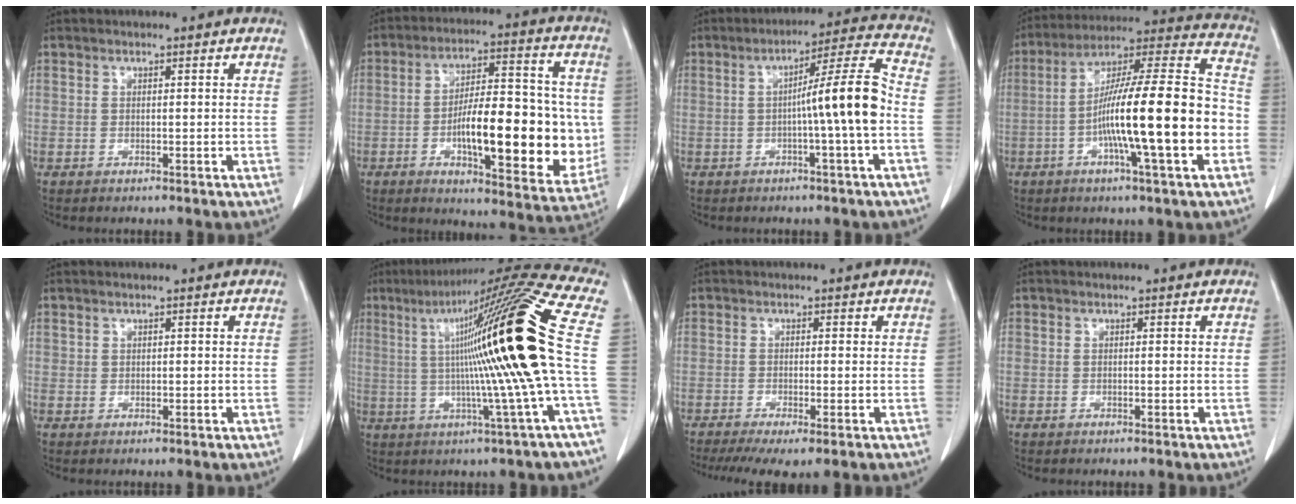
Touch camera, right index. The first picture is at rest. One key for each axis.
{"total": 19.4, "fx": -2.8, "fy": 5.8, "fz": 18.3, "tx": -0.253, "ty": 0.015, "tz": -0.031}
{"total": 10.0, "fx": -1.5, "fy": -1.1, "fz": 9.8, "tx": -0.150, "ty": 0.018, "tz": -0.025}
{"total": 20.5, "fx": -4.7, "fy": 1.1, "fz": 19.9, "tx": -0.307, "ty": 0.012, "tz": -0.077}
{"total": 0.5, "fx": 0.3, "fy": 0.4, "fz": 0.1, "tx": 0.008, "ty": 0.002, "tz": 0.006}
{"total": 22.6, "fx": 2.3, "fy": -2.5, "fz": 22.3, "tx": -0.300, "ty": 0.014, "tz": 0.022}
{"total": 6.3, "fx": -4.1, "fy": 1.0, "fz": 4.7, "tx": -0.078, "ty": -0.012, "tz": -0.067}
{"total": 0.0}